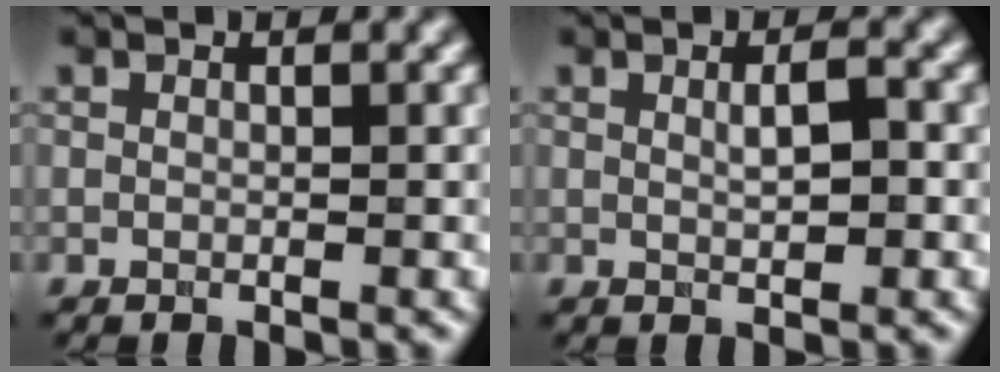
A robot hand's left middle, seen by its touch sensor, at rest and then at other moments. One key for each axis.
{"total": 1.7, "fx": 0.2, "fy": 0.2, "fz": 1.7, "tx": -0.032, "ty": 0.003, "tz": 0.003}